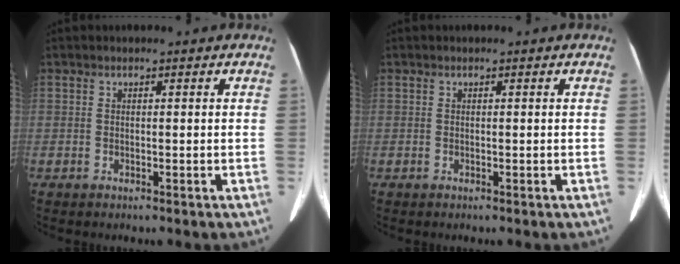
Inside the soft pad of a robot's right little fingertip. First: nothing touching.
{"total": 0.0}